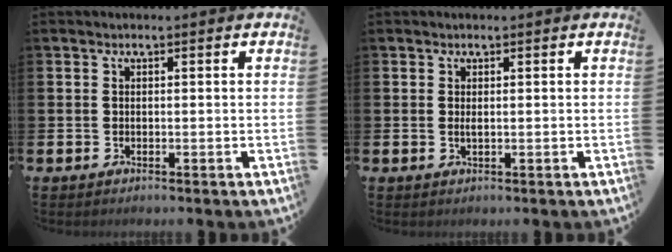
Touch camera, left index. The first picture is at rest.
{"total": 0.6, "force": [0.2, 0.1, 0.6], "torque": [-0.010, 0.000, 0.003]}